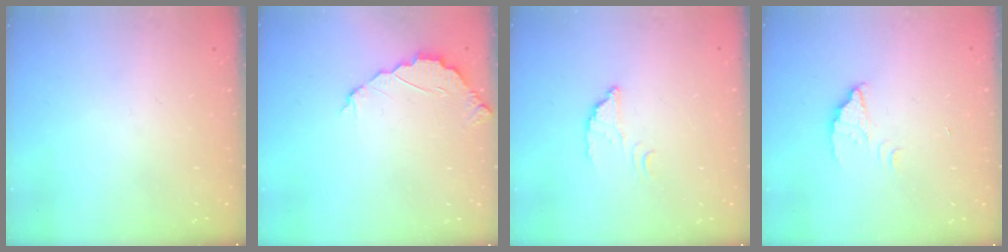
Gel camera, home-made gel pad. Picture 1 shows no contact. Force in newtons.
{"total": 2.4, "press": 2.4, "slide": 0.2}
{"total": 2.7, "press": 2.7, "slide": 0.2}
{"total": 2.4, "press": 2.4, "slide": 0.1}